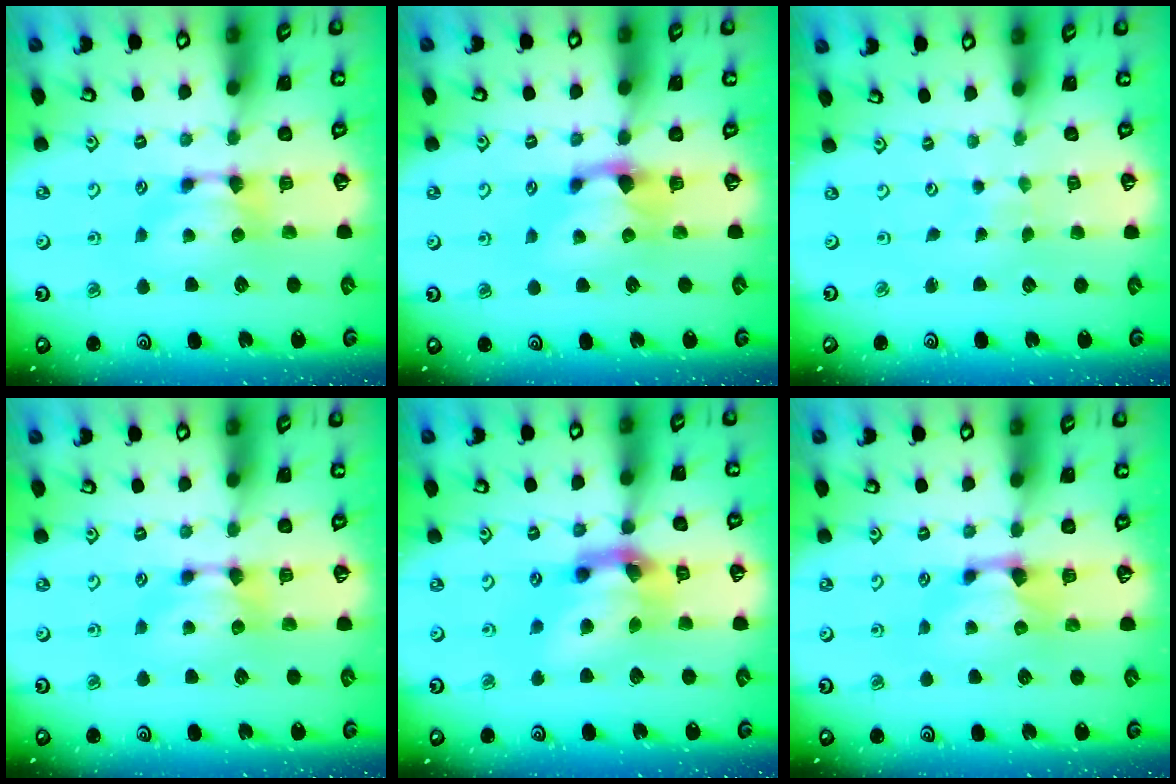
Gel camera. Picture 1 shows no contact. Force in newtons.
{"total": 1.1, "press": 0.1, "slide": 1.1}
{"total": 5.7, "press": 5.7, "slide": 0.3}
{"total": 0.0}
{"total": 7.5, "press": 7.0, "slide": 2.6}
{"total": 0.6, "press": 0.1, "slide": 0.6}